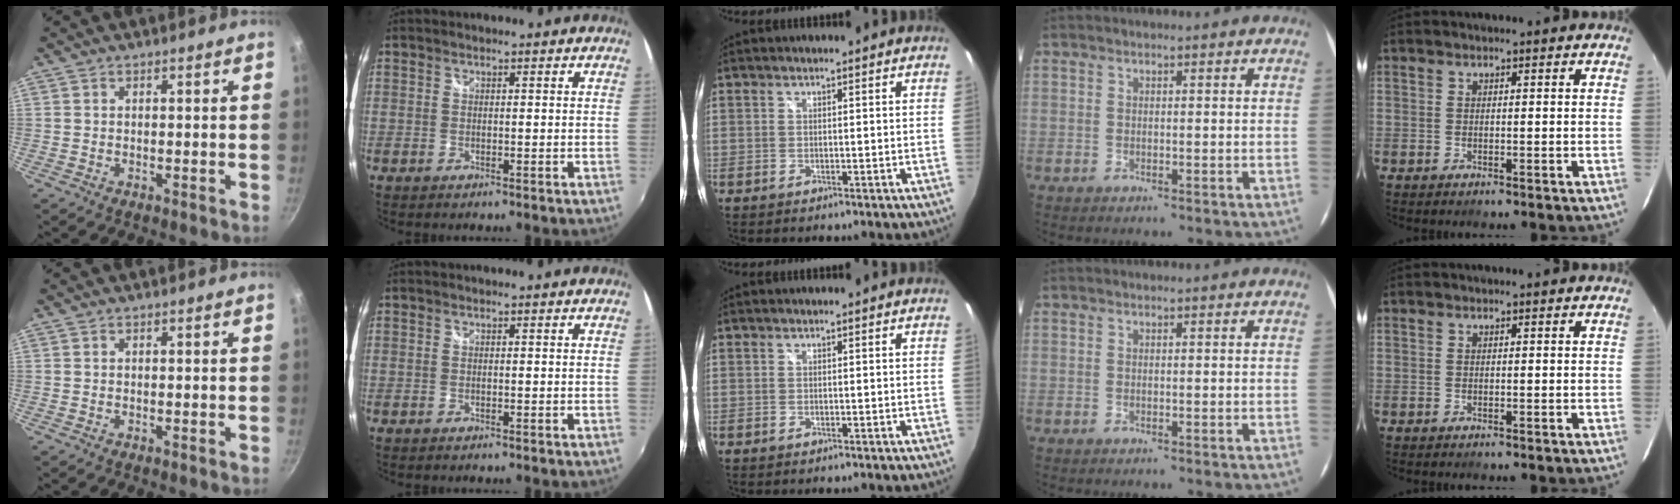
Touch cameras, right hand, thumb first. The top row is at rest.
{}